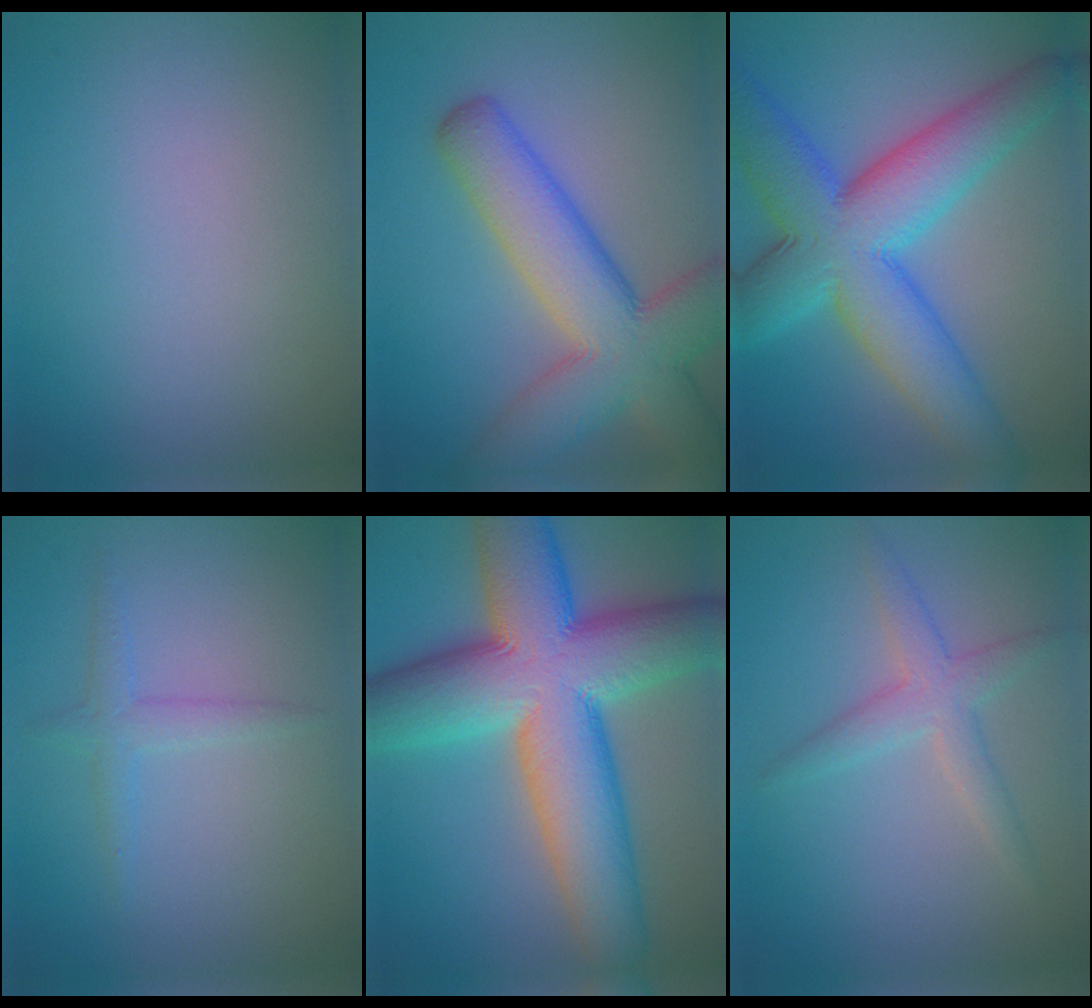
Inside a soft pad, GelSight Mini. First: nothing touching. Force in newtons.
{"total": 10.4, "press": 10.3, "slide": 0.7}
{"total": 11.4, "press": 11.4, "slide": 0.1}
{"total": 1.7, "press": 1.7, "slide": 0.0}
{"total": 15.9, "press": 15.9, "slide": 0.6}
{"total": 3.0, "press": 3.0, "slide": 0.1}